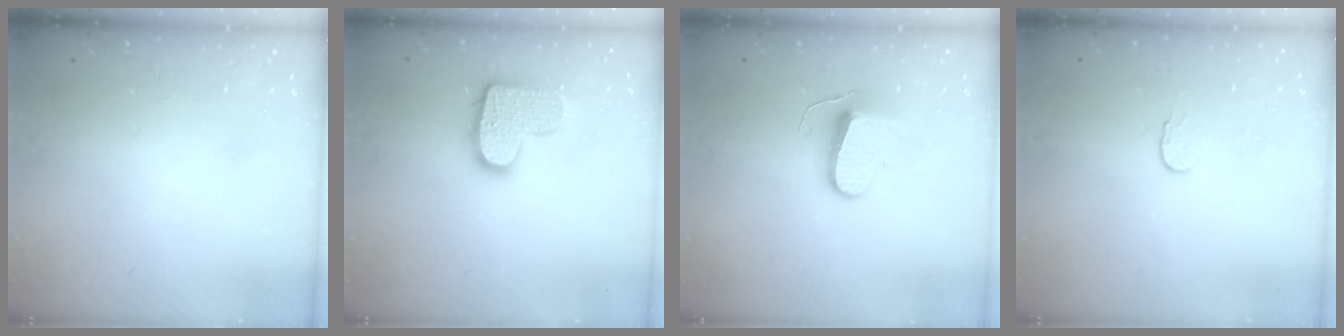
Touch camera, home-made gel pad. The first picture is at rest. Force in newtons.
{"total": 13.5, "press": 13.5, "slide": 0.8}
{"total": 9.3, "press": 9.3, "slide": 0.6}
{"total": 2.9, "press": 2.9, "slide": 0.3}